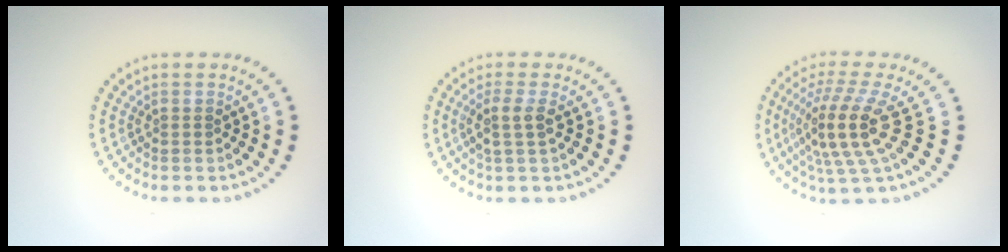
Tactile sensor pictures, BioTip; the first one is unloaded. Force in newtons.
{"total": 2.1, "press": 1.7, "slide": 1.2}
{"total": 5.2, "press": 4.1, "slide": 3.2}